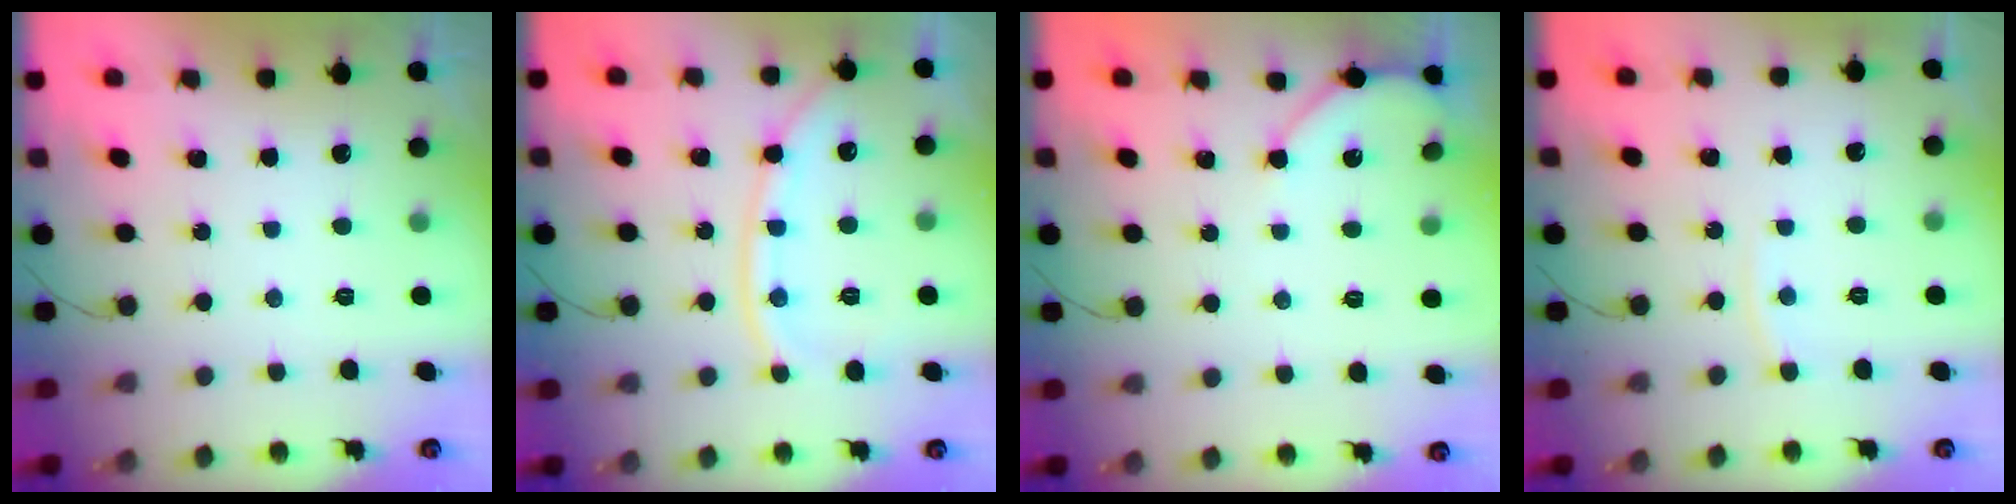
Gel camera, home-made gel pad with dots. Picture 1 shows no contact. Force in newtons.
{"total": 12.1, "press": 12.0, "slide": 1.6}
{"total": 5.0, "press": 4.9, "slide": 0.7}
{"total": 3.3, "press": 3.3, "slide": 0.4}